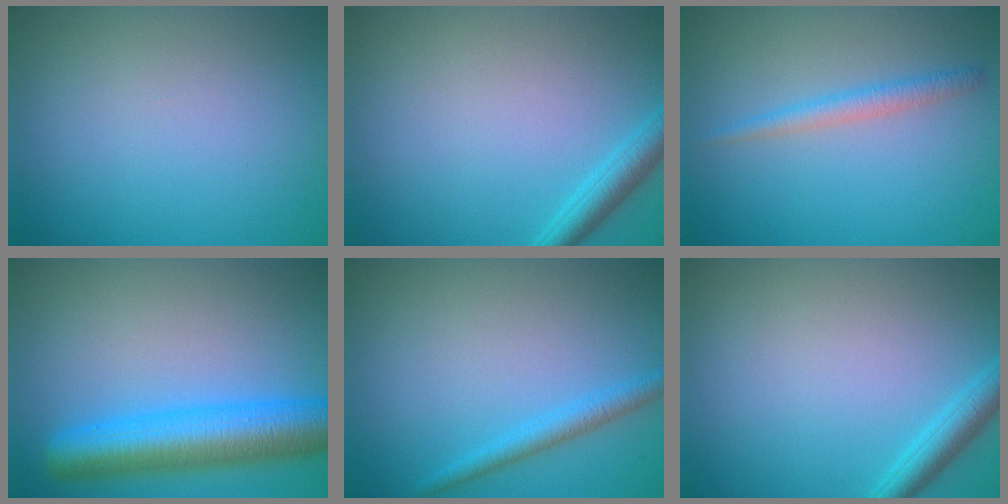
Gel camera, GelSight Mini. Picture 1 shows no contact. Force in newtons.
{"total": 2.3, "press": 2.3, "slide": 0.1}
{"total": 1.8, "press": 1.8, "slide": 0.0}
{"total": 7.8, "press": 7.8, "slide": 0.2}
{"total": 2.0, "press": 2.0, "slide": 0.1}
{"total": 2.3, "press": 2.3, "slide": 0.1}